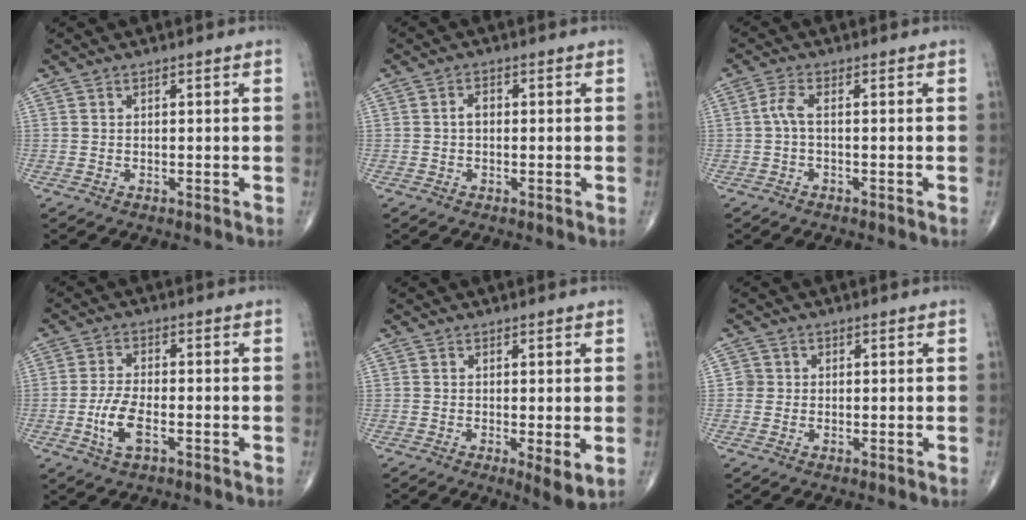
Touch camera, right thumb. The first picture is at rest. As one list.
[{"total": 1.9, "force": [-0.1, 1.3, 1.4], "torque": [-0.017, 0.009, -0.006]}, {"total": 2.0, "force": [-0.2, 0.6, 1.9], "torque": [-0.047, 0.005, -0.008]}, {"total": 6.4, "force": [-2.2, 2.7, 5.3], "torque": [-0.110, 0.010, -0.042]}, {"total": 4.1, "force": [-0.6, 1.0, 3.9], "torque": [-0.064, -0.016, -0.012]}, {"total": 2.0, "force": [0.0, 2.0, 0.2], "torque": [0.011, 0.007, -0.004]}]